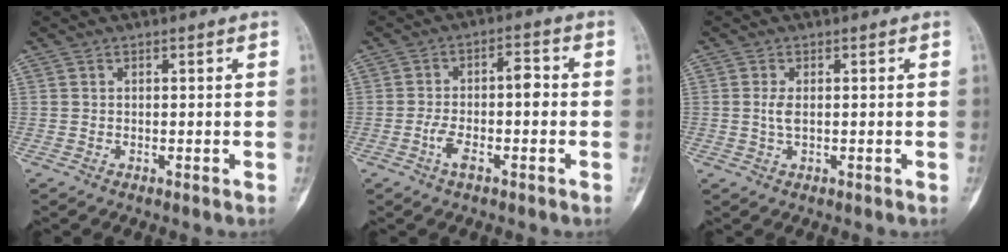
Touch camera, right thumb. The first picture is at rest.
{"total": 6.9, "force": [-1.5, 2.5, 6.3], "torque": [-0.116, 0.031, -0.027]}
{"total": 2.1, "force": [0.1, 0.9, 1.8], "torque": [-0.041, -0.001, 0.002]}